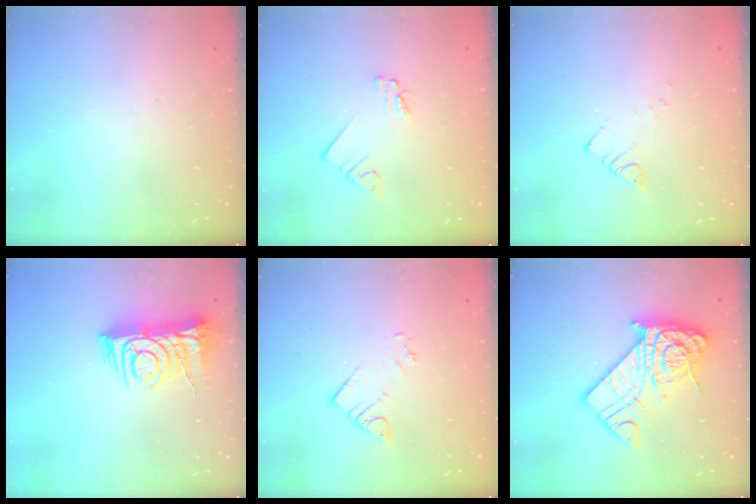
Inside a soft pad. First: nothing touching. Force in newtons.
{"total": 1.7, "press": 1.7, "slide": 0.0}
{"total": 2.4, "press": 2.4, "slide": 0.1}
{"total": 9.0, "press": 9.0, "slide": 1.1}
{"total": 3.9, "press": 3.9, "slide": 0.1}
{"total": 14.7, "press": 14.6, "slide": 1.5}